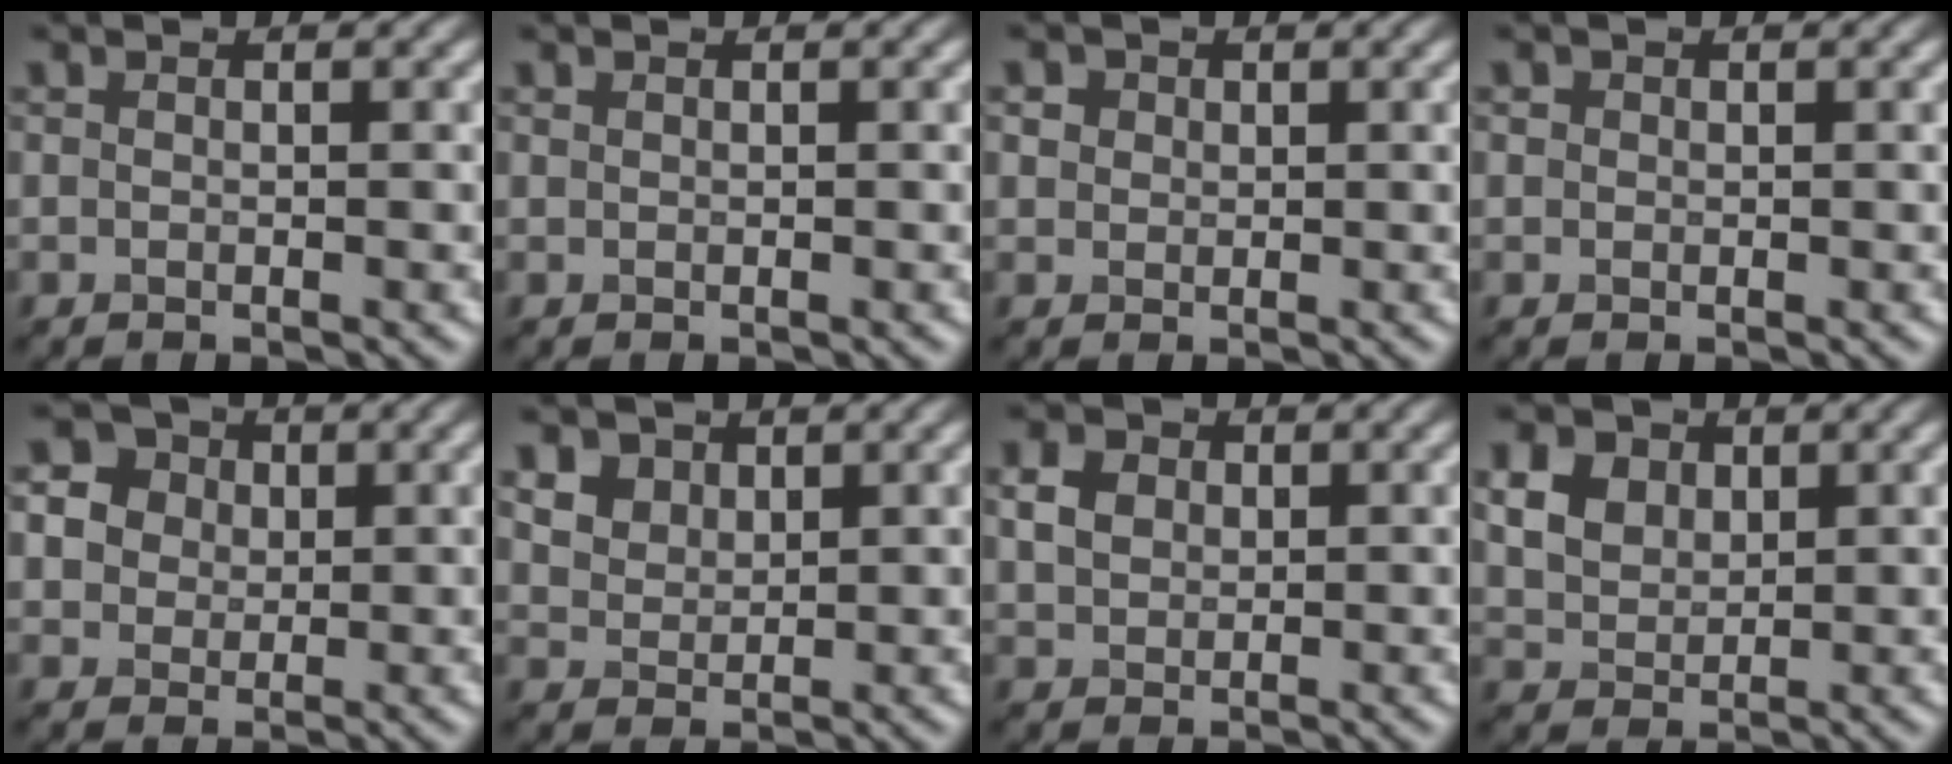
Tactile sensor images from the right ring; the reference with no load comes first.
{"total": 0.8, "force": [-0.1, -0.6, -0.5], "torque": [-0.003, -0.004, 0.011]}
{"total": 0.8, "force": [0.4, 0.3, -0.6], "torque": [-0.007, 0.005, 0.017]}
{"total": 0.8, "force": [-0.2, -0.4, -0.7], "torque": [-0.005, -0.003, 0.013]}
{"total": 3.7, "force": [1.6, 3.2, 0.8], "torque": [-0.041, 0.017, 0.044]}
{"total": 3.0, "force": [2.4, 1.8, 0.5], "torque": [-0.062, 0.003, 0.076]}
{"total": 1.1, "force": [0.4, 1.0, 0.1], "torque": [-0.029, 0.006, 0.035]}
{"total": 5.9, "force": [3.5, 4.1, 2.5], "torque": [-0.106, 0.022, 0.088]}